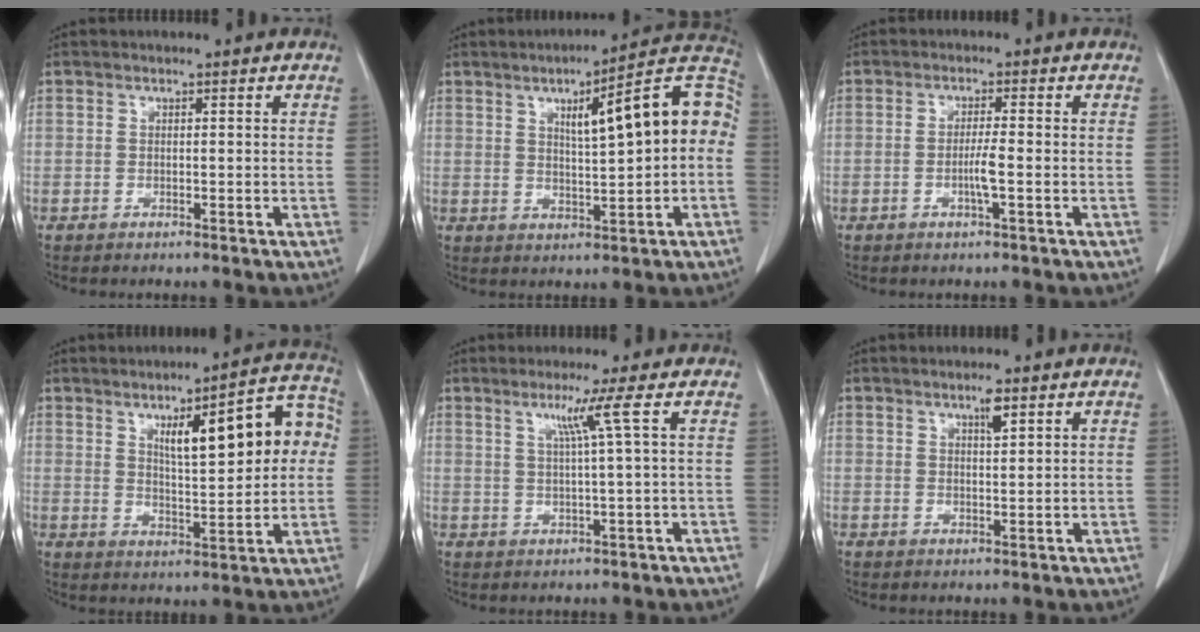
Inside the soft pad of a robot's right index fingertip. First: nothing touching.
{"total": 13.9, "force": [2.0, 2.2, 13.6], "torque": [-0.182, 0.039, 0.025]}
{"total": 2.6, "force": [-0.7, 0.0, 2.5], "torque": [-0.050, -0.002, -0.013]}
{"total": 14.1, "force": [3.5, 3.5, 13.2], "torque": [-0.173, 0.030, 0.050]}
{"total": 4.2, "force": [1.6, -1.7, 3.5], "torque": [-0.070, -0.007, 0.035]}
{"total": 2.3, "force": [1.4, 0.3, 1.8], "torque": [-0.034, 0.000, 0.024]}